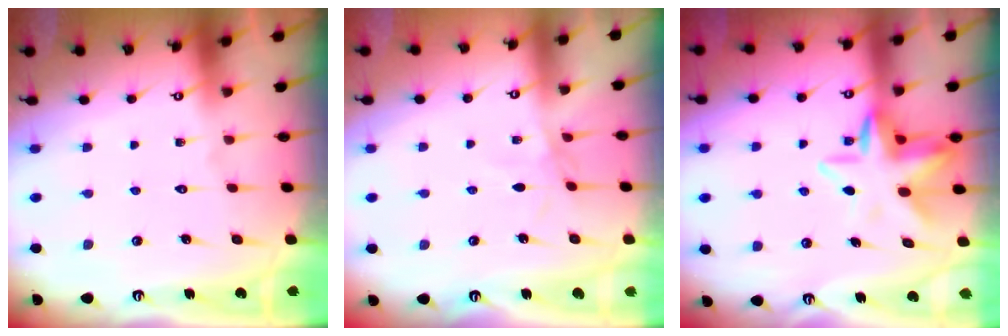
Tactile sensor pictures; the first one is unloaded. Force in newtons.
{"total": 2.2, "press": 2.1, "slide": 0.3}
{"total": 8.8, "press": 8.4, "slide": 2.5}